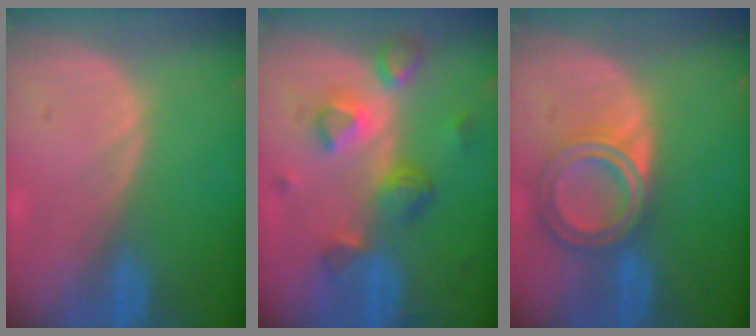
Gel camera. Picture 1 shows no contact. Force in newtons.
{"total": 7.8, "press": 7.0, "slide": 3.6}
{"total": 6.8, "press": 6.1, "slide": 3.1}